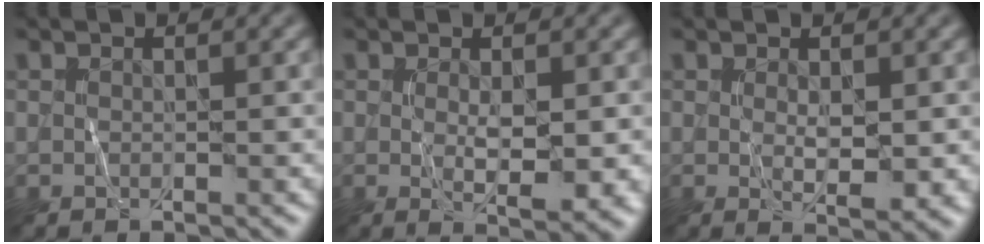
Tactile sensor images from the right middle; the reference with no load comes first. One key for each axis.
{"total": 3.4, "fx": 0.0, "fy": 0.9, "fz": 3.3, "tx": -0.059, "ty": -0.009, "tz": 0.004}
{"total": 2.5, "fx": 0.2, "fy": 0.9, "fz": 2.4, "tx": -0.043, "ty": -0.008, "tz": 0.008}